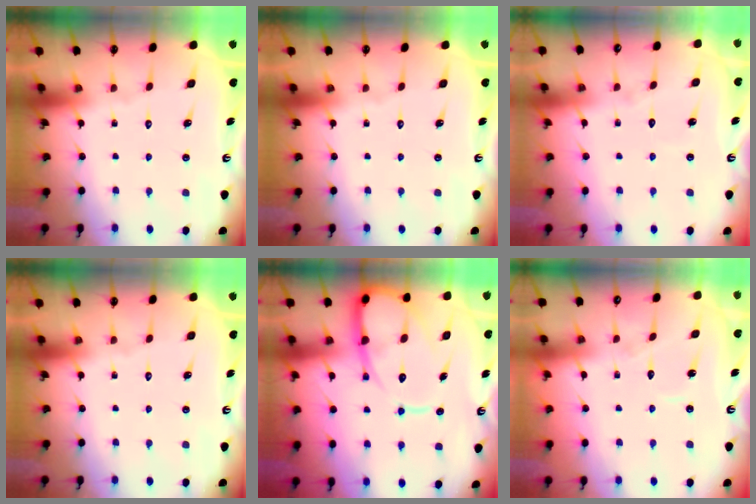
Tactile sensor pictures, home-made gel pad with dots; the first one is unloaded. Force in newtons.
{"total": 0.0}
{"total": 4.9, "press": 4.9, "slide": 0.4}
{"total": 0.0}
{"total": 14.1, "press": 14.0, "slide": 1.4}
{"total": 4.1, "press": 4.1, "slide": 0.5}